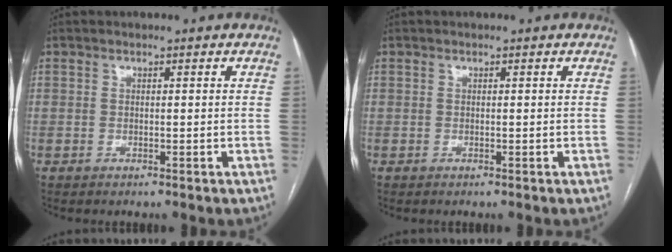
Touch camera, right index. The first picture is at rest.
{"total": 0.0}